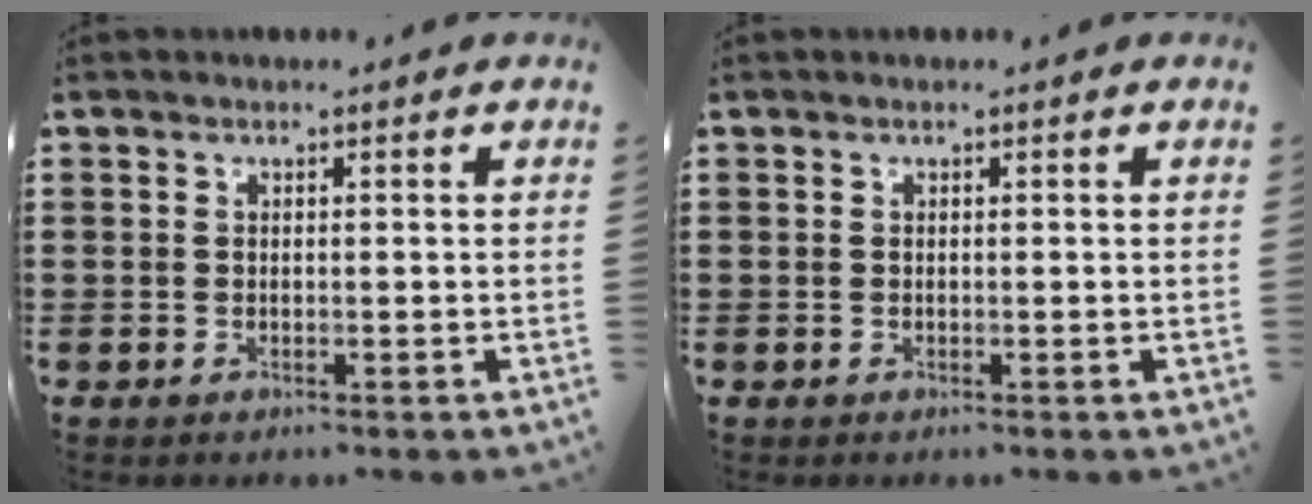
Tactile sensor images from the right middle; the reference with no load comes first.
{"total": 0.0}